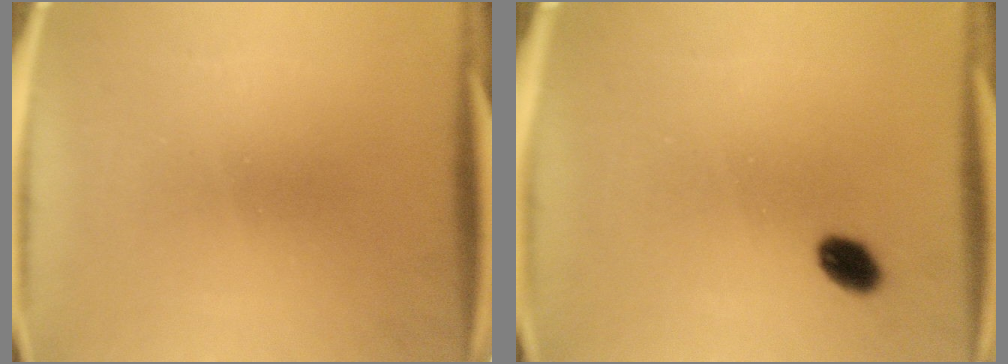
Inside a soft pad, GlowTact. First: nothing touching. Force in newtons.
{"total": 3.6}